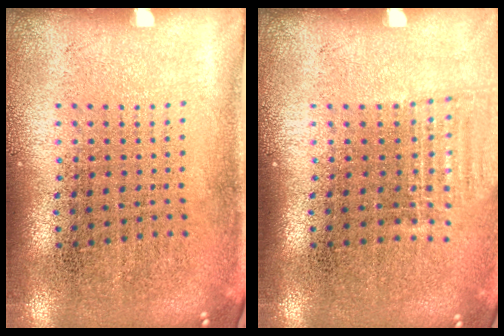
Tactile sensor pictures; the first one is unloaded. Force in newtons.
{"total": 1.0, "press": 1.0, "slide": 0.4}